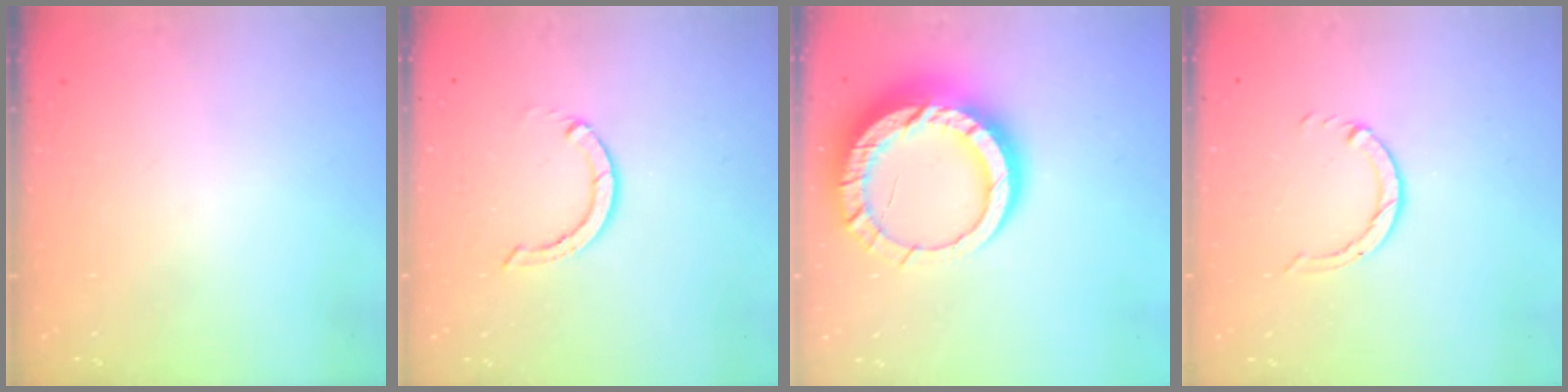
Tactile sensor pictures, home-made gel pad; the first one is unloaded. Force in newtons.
{"total": 3.4, "press": 3.4, "slide": 0.3}
{"total": 18.7, "press": 18.6, "slide": 1.5}
{"total": 3.5, "press": 3.5, "slide": 0.5}